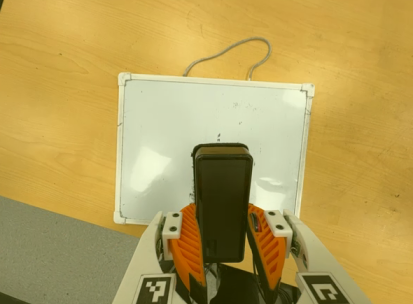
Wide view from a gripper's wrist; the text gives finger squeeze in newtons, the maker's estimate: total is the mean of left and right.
{"total": 7.6, "left": 6.4, "right": 8.8}